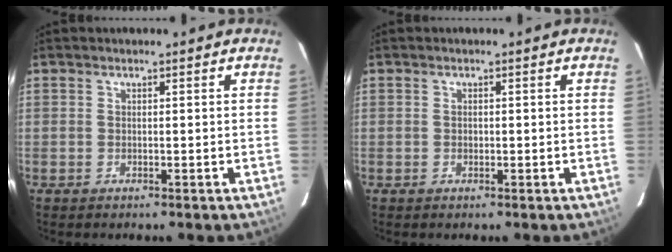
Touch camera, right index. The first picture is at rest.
{"total": 0.7, "force": [0.0, 0.5, 0.4], "torque": [-0.005, 0.002, -0.001]}